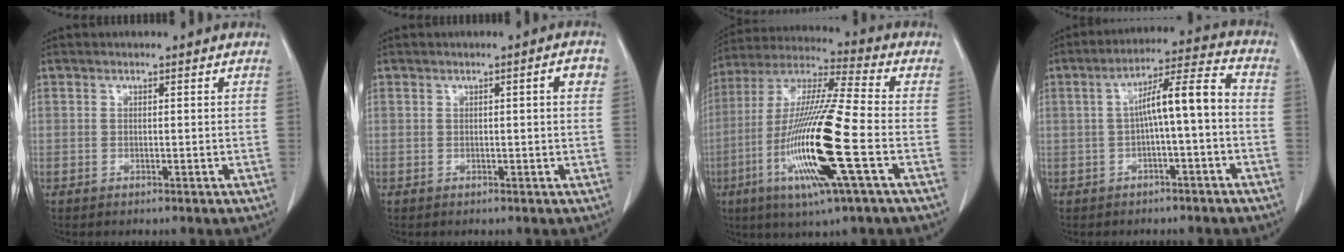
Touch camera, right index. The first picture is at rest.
{"total": 2.3, "force": [0.6, 0.2, 2.2], "torque": [-0.028, 0.006, 0.006]}
{"total": 18.9, "force": [-5.6, 0.5, 18.1], "torque": [-0.379, -0.023, -0.111]}
{"total": 8.6, "force": [-0.9, 0.8, 8.5], "torque": [-0.139, 0.035, -0.016]}